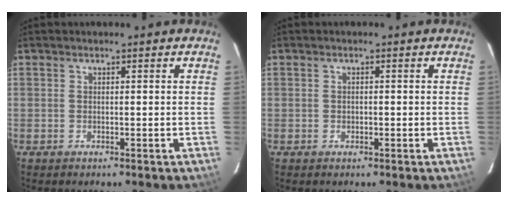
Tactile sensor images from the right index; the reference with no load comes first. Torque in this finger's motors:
{"motor_torque": [-0.17, 0.03, -0.07, 0.00]}